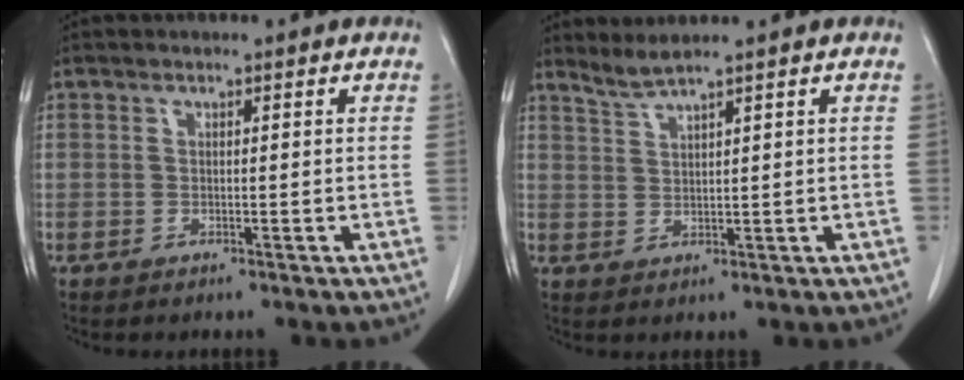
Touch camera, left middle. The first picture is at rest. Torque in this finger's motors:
{"motor_torque": [0.40, -0.50, -0.10, -0.01]}